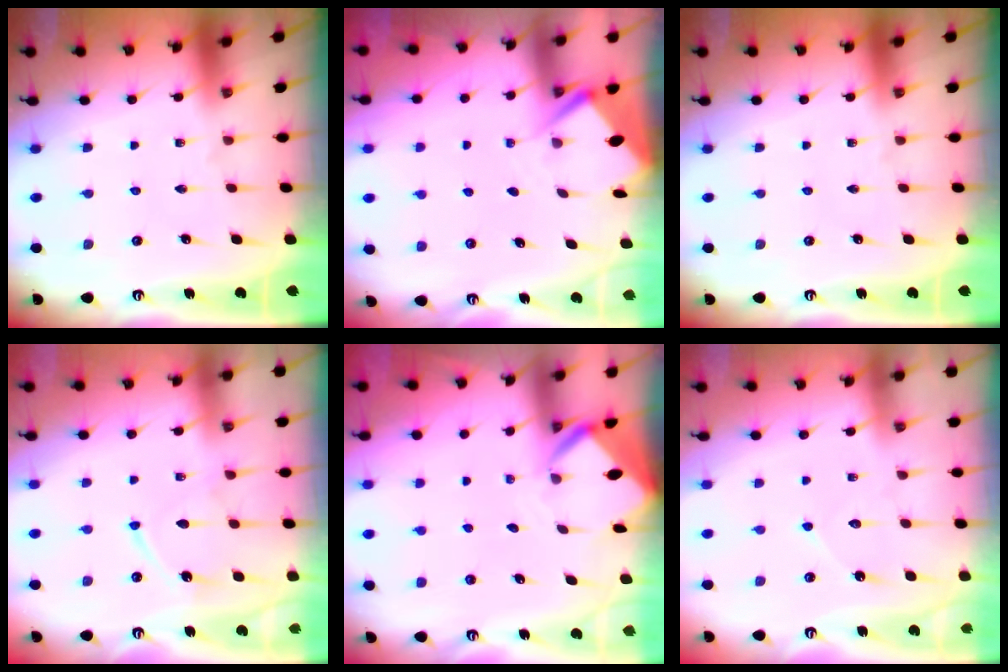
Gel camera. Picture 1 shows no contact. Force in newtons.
{"total": 2.9, "press": 2.8, "slide": 0.4}
{"total": 0.0}
{"total": 9.1, "press": 9.1, "slide": 0.9}
{"total": 3.3, "press": 3.3, "slide": 0.1}
{"total": 5.5, "press": 5.5, "slide": 0.5}